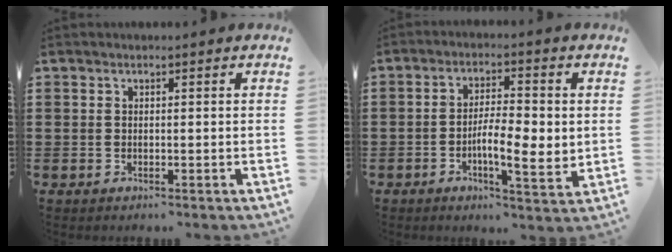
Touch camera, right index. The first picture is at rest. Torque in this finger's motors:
{"motor_torque": [0.29, -0.23, 0.31, 0.13]}